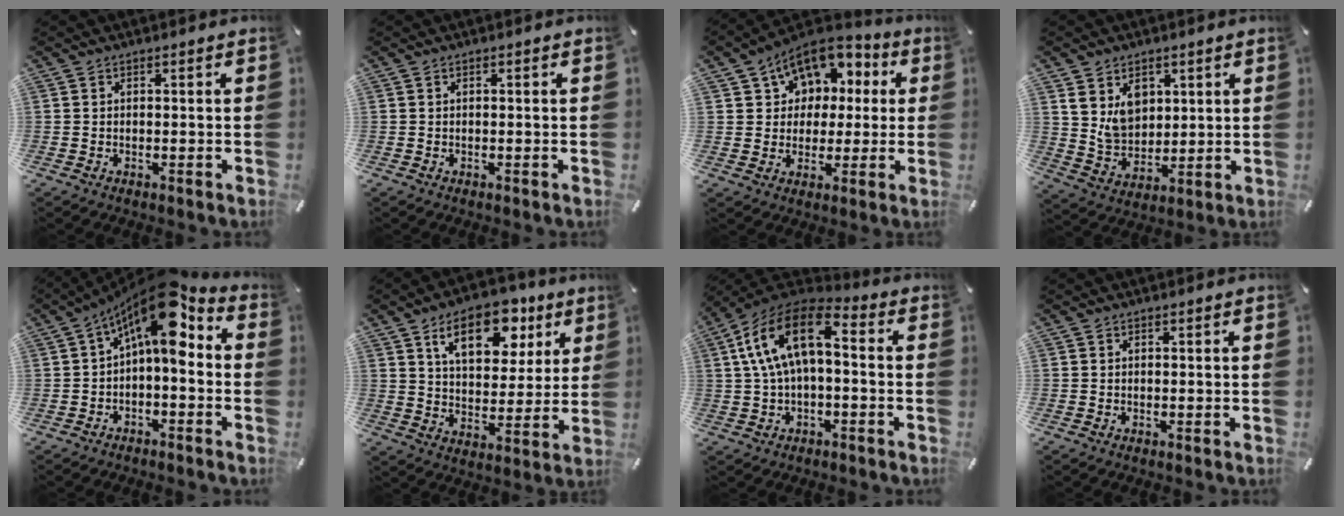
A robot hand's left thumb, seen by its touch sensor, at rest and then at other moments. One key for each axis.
{"total": 0.0}
{"total": 10.9, "fx": 5.2, "fy": 8.8, "fz": 3.6, "tx": -0.059, "ty": -0.033, "tz": 0.099}
{"total": 8.1, "fx": 3.9, "fy": 6.6, "fz": 2.5, "tx": -0.058, "ty": -0.019, "tz": 0.072}
{"total": 12.5, "fx": 4.1, "fy": 5.3, "fz": 10.6, "tx": -0.176, "ty": -0.027, "tz": 0.068}
{"total": 15.4, "fx": 8.4, "fy": 8.9, "fz": 9.3, "tx": -0.131, "ty": -0.029, "tz": 0.143}
{"total": 13.8, "fx": 2.6, "fy": 7.4, "fz": 11.3, "tx": -0.242, "ty": 0.001, "tz": 0.046}
{"total": 0.0}